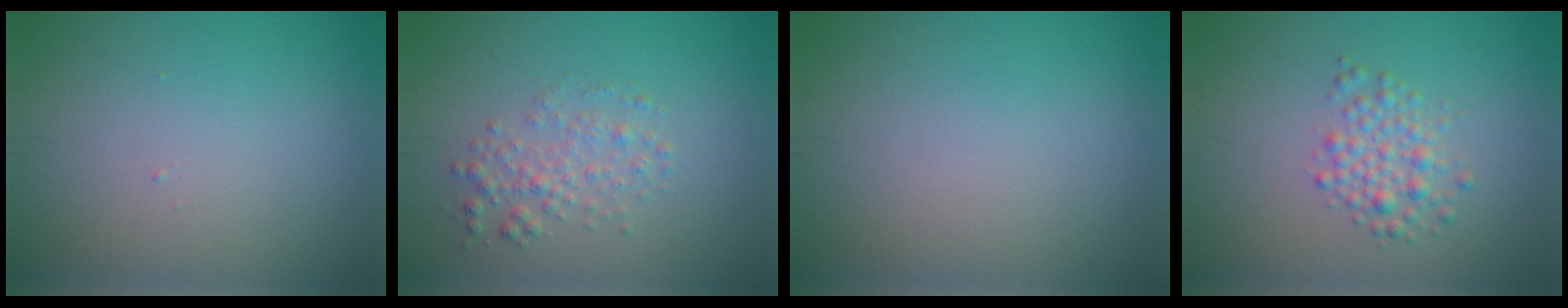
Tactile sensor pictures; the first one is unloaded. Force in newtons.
{"total": 2.2, "press": 2.2, "slide": 0.0}
{"total": 0.0}
{"total": 2.6, "press": 2.5, "slide": 0.0}